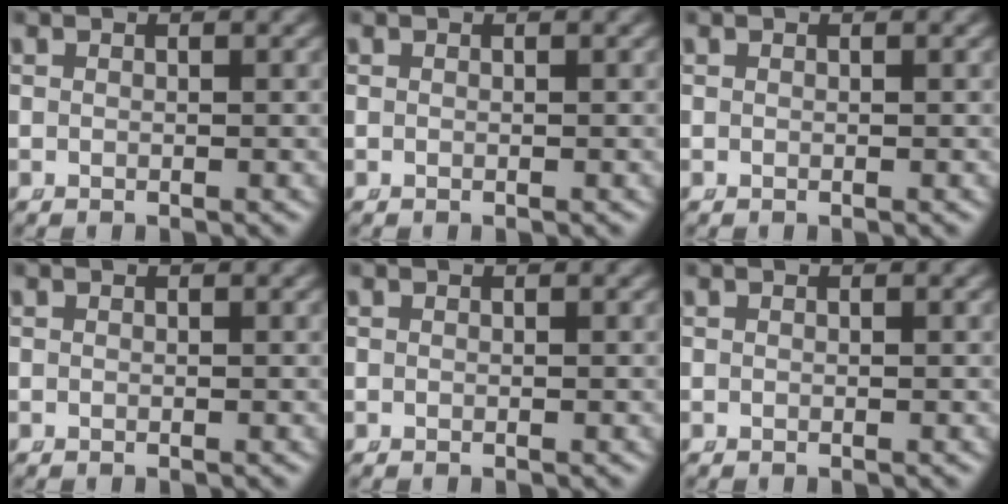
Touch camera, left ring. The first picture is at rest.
{"total": 0.0}
{"total": 0.0}
{"total": 0.0}
{"total": 0.0}
{"total": 0.0}